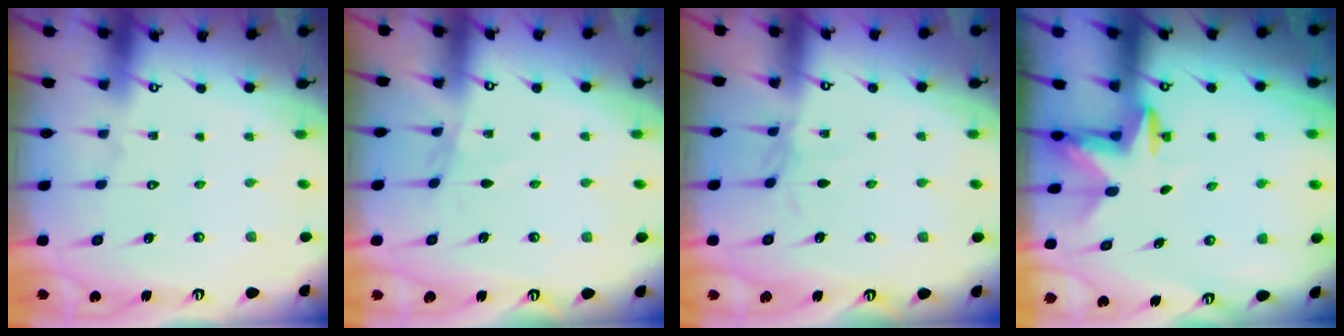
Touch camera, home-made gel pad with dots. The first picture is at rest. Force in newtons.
{"total": 2.5, "press": 2.5, "slide": 0.5}
{"total": 2.3, "press": 2.3, "slide": 0.5}
{"total": 2.7, "press": 2.6, "slide": 0.6}